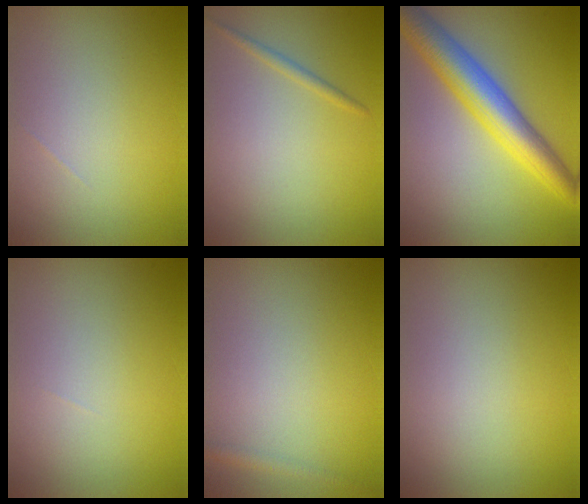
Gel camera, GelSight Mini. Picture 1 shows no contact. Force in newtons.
{"total": 0.9, "press": 0.9, "slide": 0.1}
{"total": 7.2, "press": 7.2, "slide": 0.2}
{"total": 0.0}
{"total": 0.9, "press": 0.9, "slide": 0.1}
{"total": 0.0}